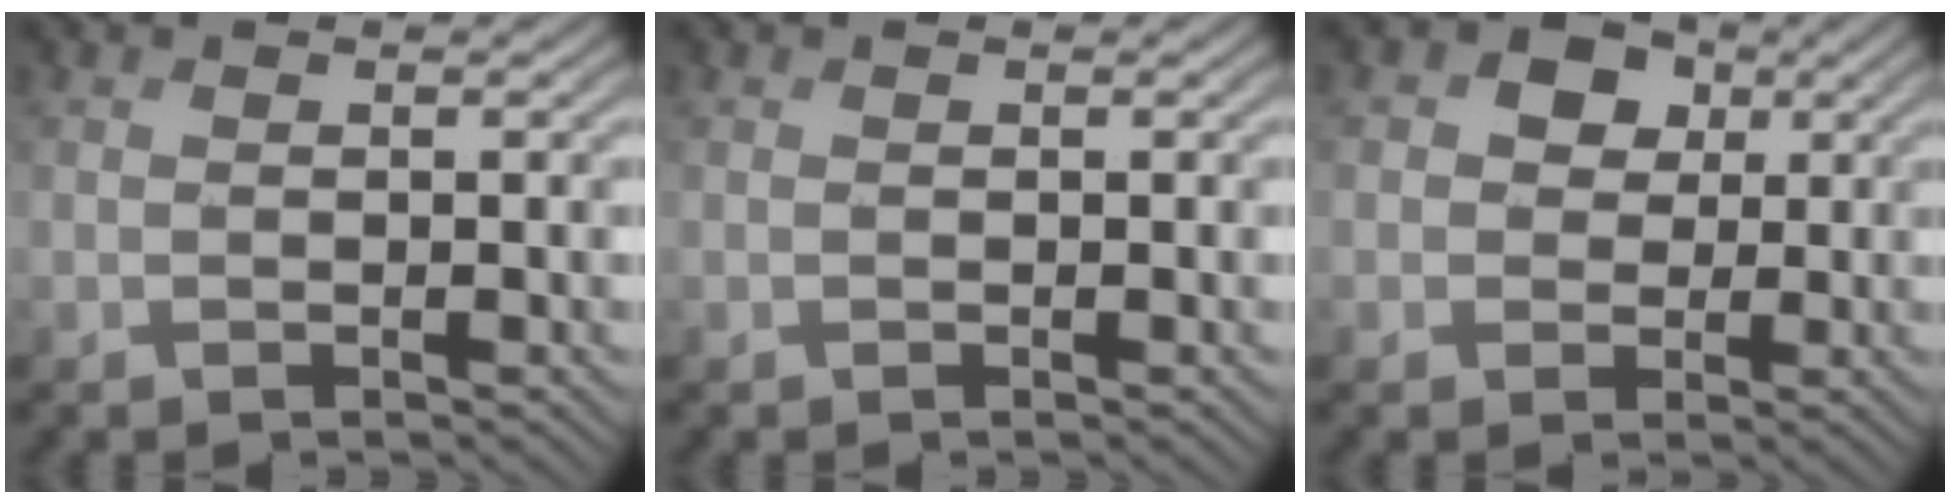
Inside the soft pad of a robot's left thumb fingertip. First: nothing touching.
{"total": 0.0}
{"total": 5.8, "force": [1.6, 5.0, 2.5], "torque": [-0.060, 0.021, 0.002]}